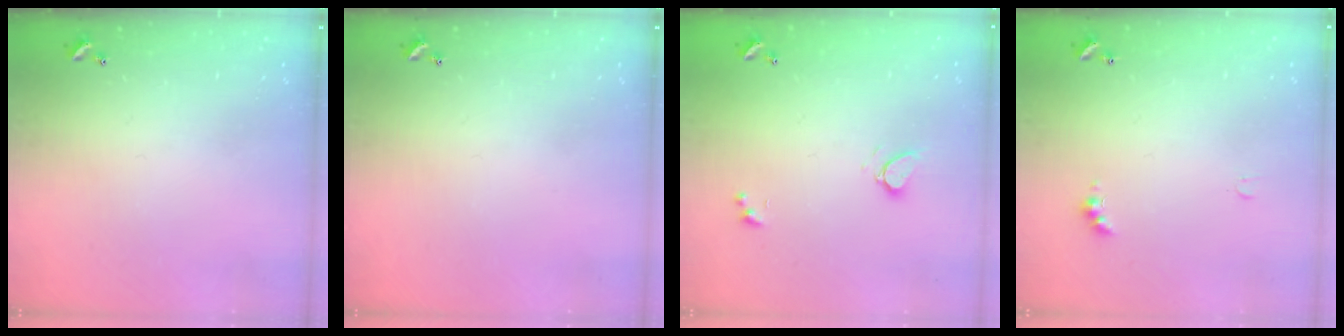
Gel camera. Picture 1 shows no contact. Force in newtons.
{"total": 0.0}
{"total": 0.9, "press": 0.8, "slide": 0.5}
{"total": 2.0, "press": 2.0, "slide": 0.5}